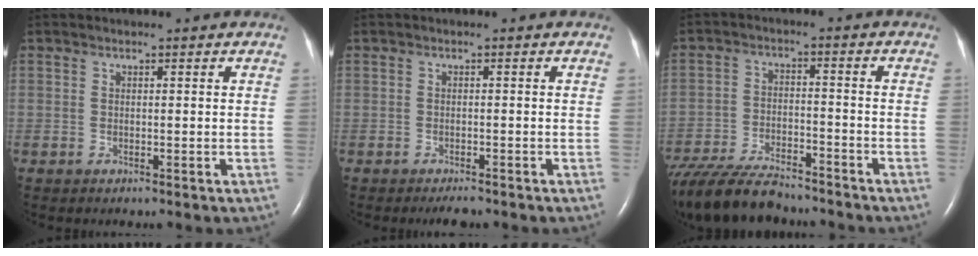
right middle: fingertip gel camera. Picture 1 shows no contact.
{"total": 1.9, "force": [-1.6, 0.3, 0.9], "torque": [-0.018, -0.004, -0.022]}
{"total": 14.1, "force": [-12.4, 2.9, 6.2], "torque": [-0.120, -0.018, -0.206]}